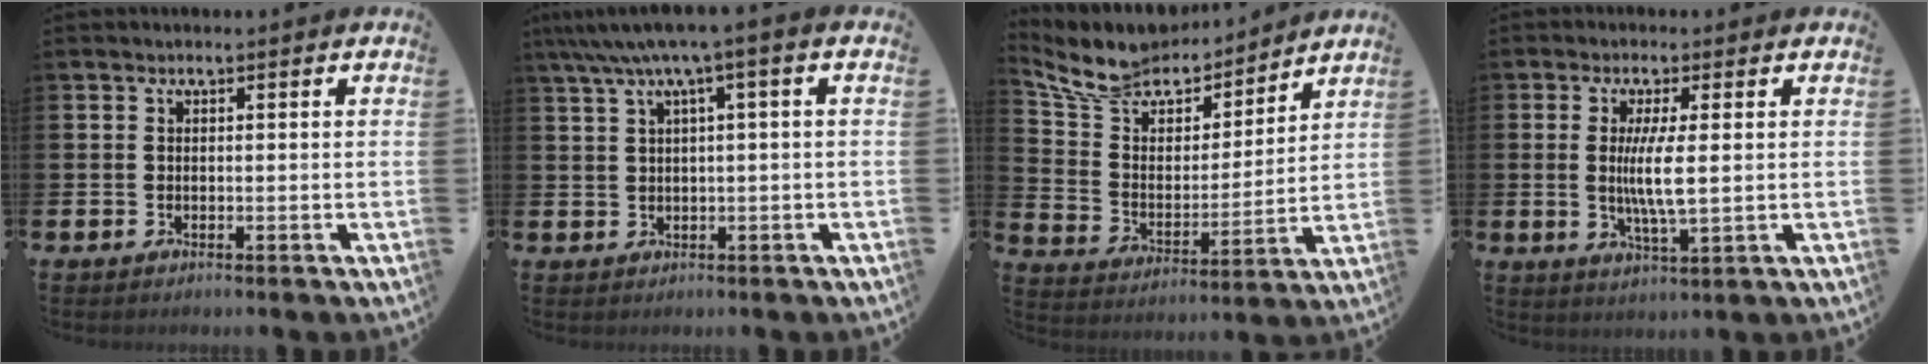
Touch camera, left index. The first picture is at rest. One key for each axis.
{"total": 4.2, "fx": 1.6, "fy": 0.1, "fz": 3.8, "tx": -0.083, "ty": 0.000, "tz": 0.024}
{"total": 10.3, "fx": 9.6, "fy": 3.4, "fz": 1.7, "tx": -0.086, "ty": -0.071, "tz": 0.172}
{"total": 5.2, "fx": 0.5, "fy": 0.8, "fz": 5.1, "tx": -0.088, "ty": -0.005, "tz": 0.005}